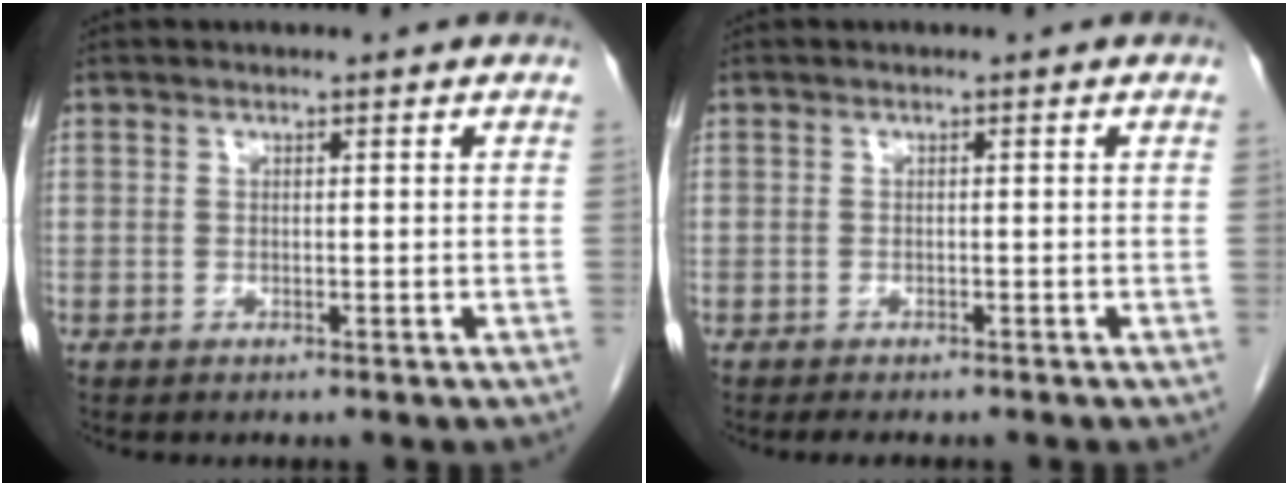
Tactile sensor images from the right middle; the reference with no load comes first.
{"total": 2.5, "force": [-2.1, 0.8, 1.1], "torque": [-0.020, -0.008, -0.023]}